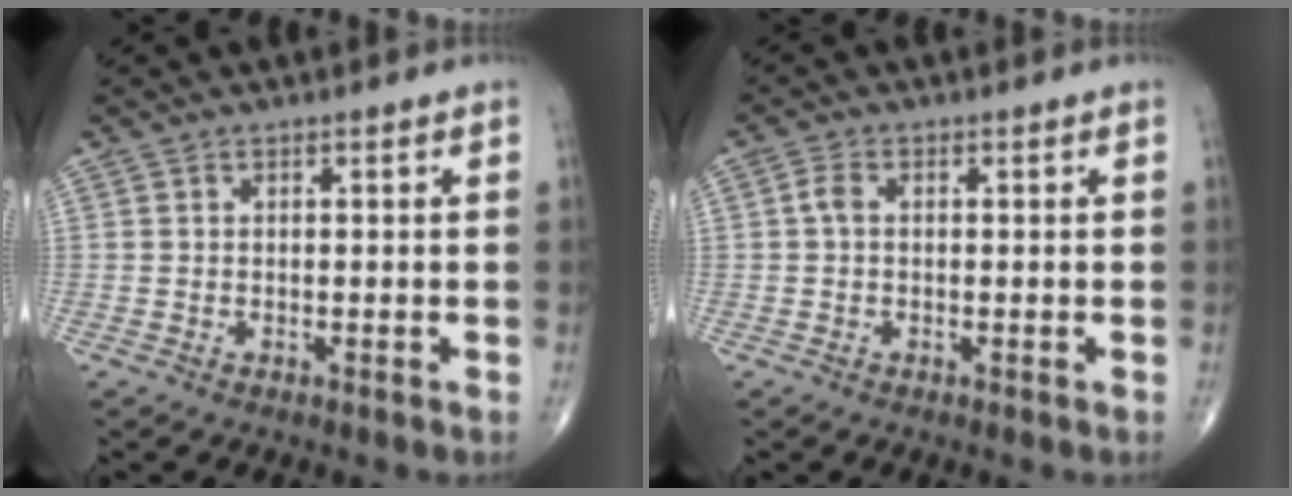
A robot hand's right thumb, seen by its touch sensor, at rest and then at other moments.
{"total": 1.4, "force": [0.1, 1.0, 1.0], "torque": [-0.017, 0.003, 0.001]}